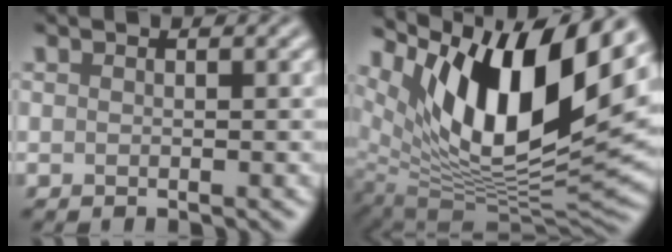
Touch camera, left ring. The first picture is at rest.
{"total": 14.4, "force": [6.6, 5.5, 11.6], "torque": [-0.202, -0.008, 0.126]}